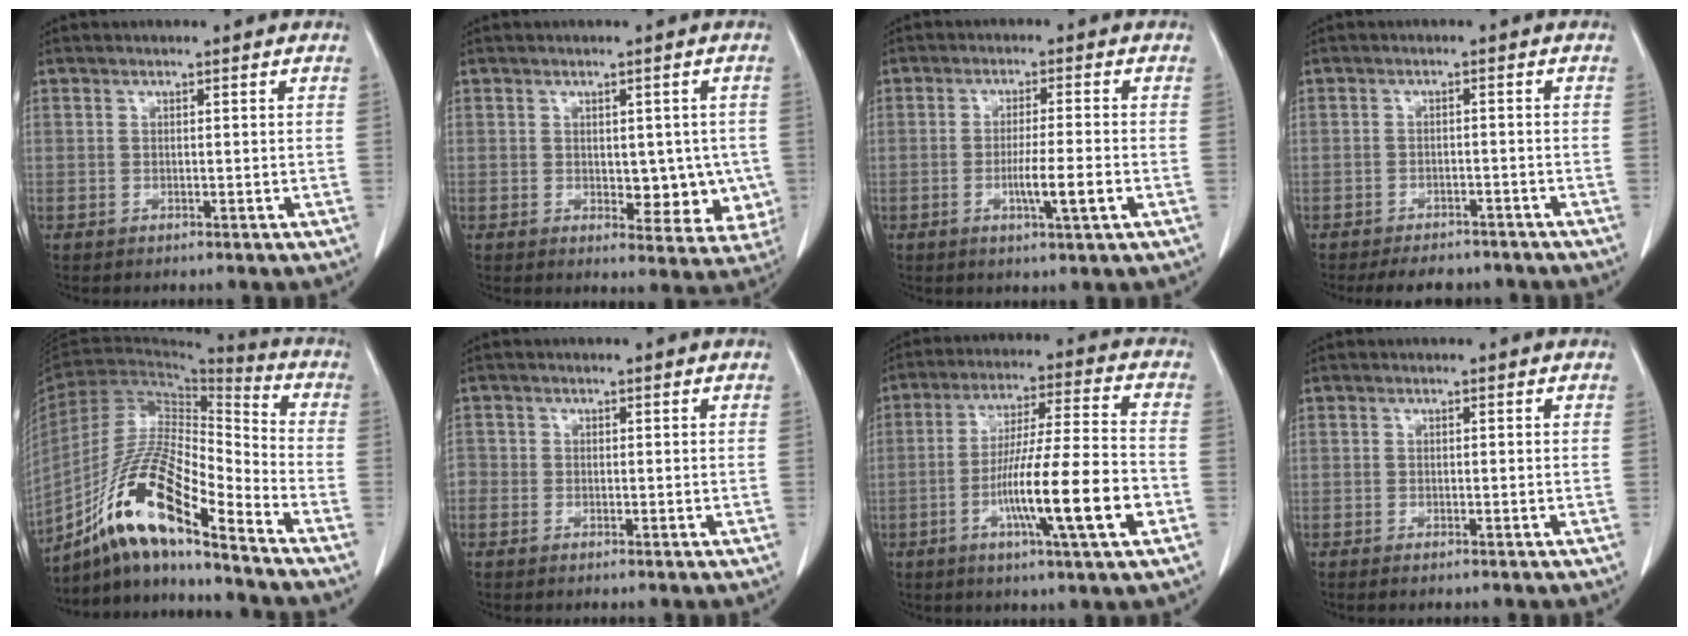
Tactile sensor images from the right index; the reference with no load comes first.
{"total": 7.4, "force": [-0.3, 4.3, 6.0], "torque": [-0.045, 0.001, 0.008]}
{"total": 5.5, "force": [-1.6, -0.2, 5.3], "torque": [-0.088, -0.008, -0.024]}
{"total": 6.4, "force": [-5.6, 2.6, 1.7], "torque": [-0.018, -0.001, -0.071]}
{"total": 17.3, "force": [-11.9, 2.1, 12.3], "torque": [-0.236, -0.003, -0.217]}
{"total": 1.8, "force": [-0.6, 1.6, 0.4], "torque": [-0.005, 0.004, -0.017]}
{"total": 15.2, "force": [-4.9, 0.2, 14.4], "torque": [-0.247, -0.008, -0.083]}
{"total": 0.8, "force": [-0.6, 0.0, 0.5], "torque": [-0.013, -0.002, -0.009]}